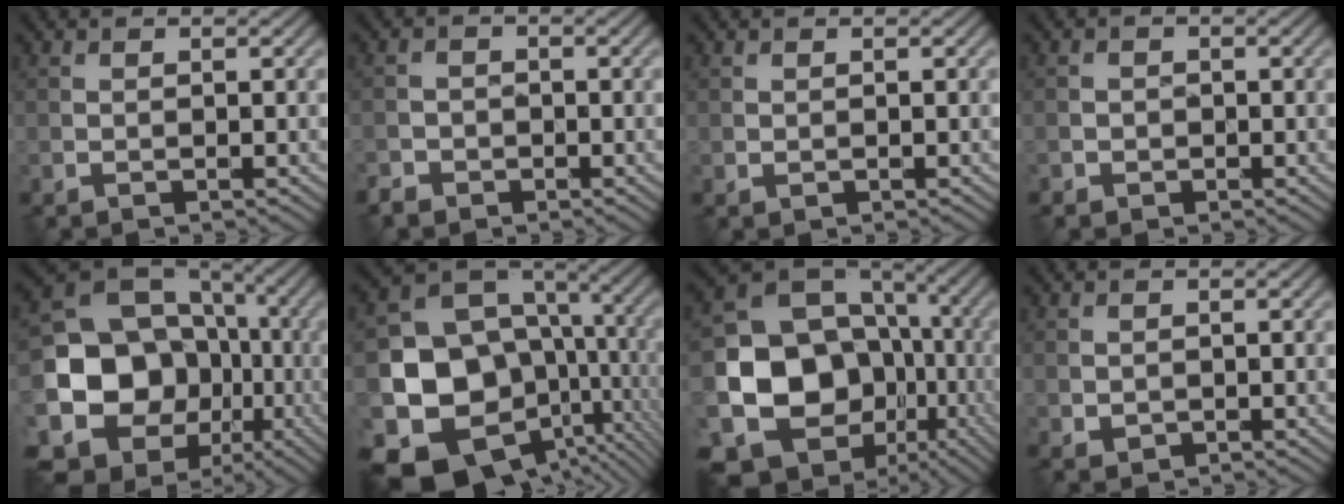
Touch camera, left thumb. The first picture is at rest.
{"total": 2.0, "force": [-1.5, 1.4, 0.3], "torque": [-0.006, -0.001, -0.036]}
{"total": 0.0}
{"total": 1.1, "force": [-0.5, 1.0, 0.1], "torque": [0.004, -0.002, -0.010]}
{"total": 16.8, "force": [-4.0, 13.7, 8.8], "torque": [-0.172, -0.029, -0.055]}
{"total": 17.6, "force": [-5.7, 13.7, 9.6], "torque": [-0.209, -0.047, -0.078]}
{"total": 16.1, "force": [-4.2, 13.2, 8.3], "torque": [-0.183, -0.034, -0.065]}
{"total": 0.7, "force": [-0.1, 0.7, 0.3], "torque": [-0.007, -0.007, 0.002]}